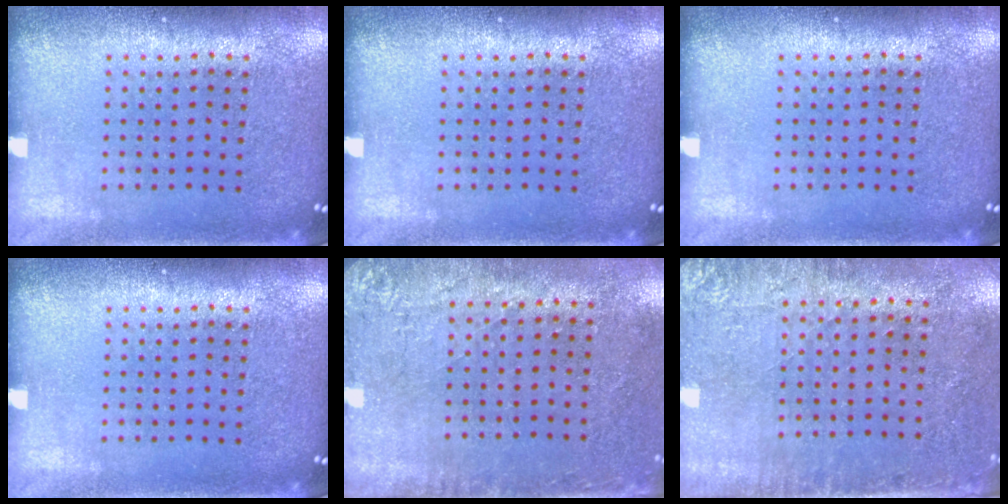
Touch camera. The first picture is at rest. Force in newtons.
{"total": 0.0}
{"total": 0.0}
{"total": 0.0}
{"total": 2.9, "press": 2.3, "slide": 1.6}
{"total": 2.8, "press": 2.3, "slide": 1.6}